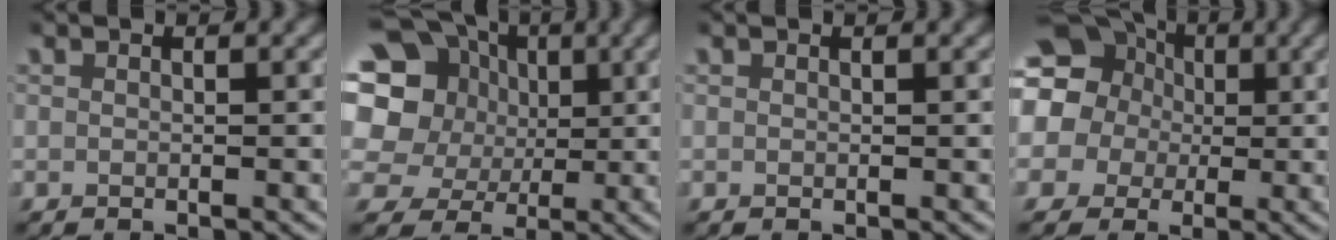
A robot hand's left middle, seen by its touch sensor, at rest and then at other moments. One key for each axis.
{"total": 16.9, "fx": 4.5, "fy": 14.0, "fz": 8.2, "tx": -0.177, "ty": 0.000, "tz": 0.057}
{"total": 0.0}
{"total": 15.5, "fx": 3.0, "fy": 13.9, "fz": 6.1, "tx": -0.157, "ty": -0.015, "tz": 0.032}